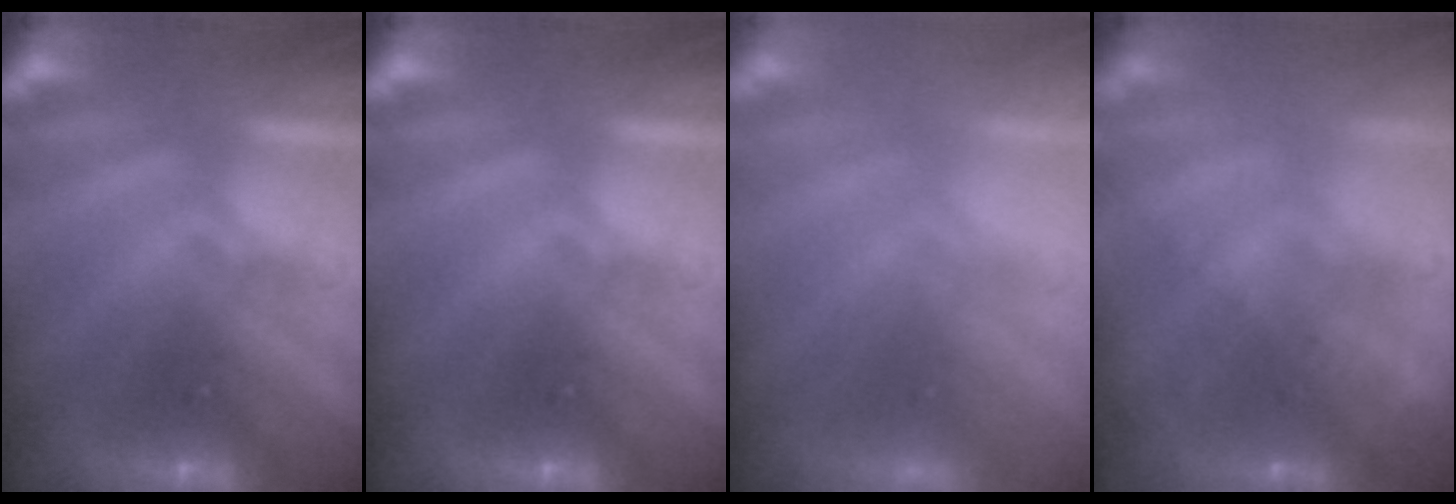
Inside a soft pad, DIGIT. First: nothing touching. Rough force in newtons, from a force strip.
{"total": 0.0}
{"total": 8.0}
{"total": 7.4}